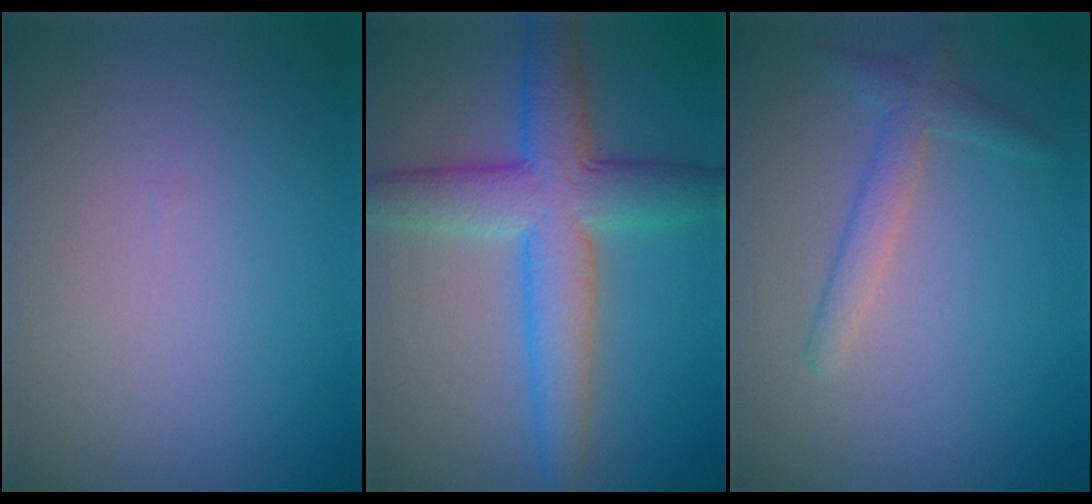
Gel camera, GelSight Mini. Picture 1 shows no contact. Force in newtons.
{"total": 7.2, "press": 7.2, "slide": 0.1}
{"total": 2.1, "press": 2.1, "slide": 0.1}